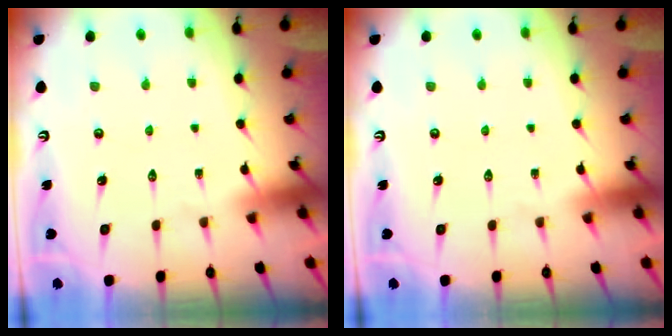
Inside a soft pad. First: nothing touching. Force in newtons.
{"total": 0.0}